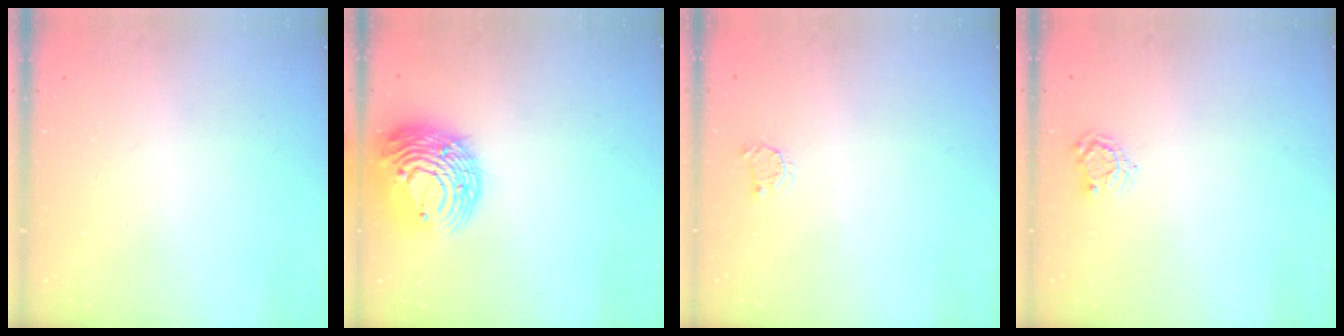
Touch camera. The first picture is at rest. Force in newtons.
{"total": 16.6, "press": 16.5, "slide": 2.2}
{"total": 2.9, "press": 2.8, "slide": 0.4}
{"total": 4.7, "press": 4.7, "slide": 0.3}